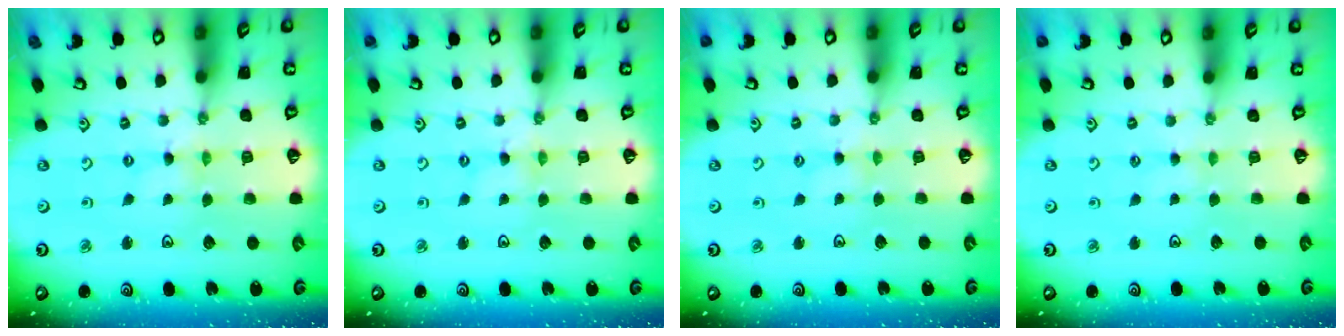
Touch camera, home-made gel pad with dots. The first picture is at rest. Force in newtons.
{"total": 1.4, "press": 1.4, "slide": 0.2}
{"total": 2.5, "press": 2.5, "slide": 0.4}
{"total": 1.0, "press": 1.0, "slide": 0.2}